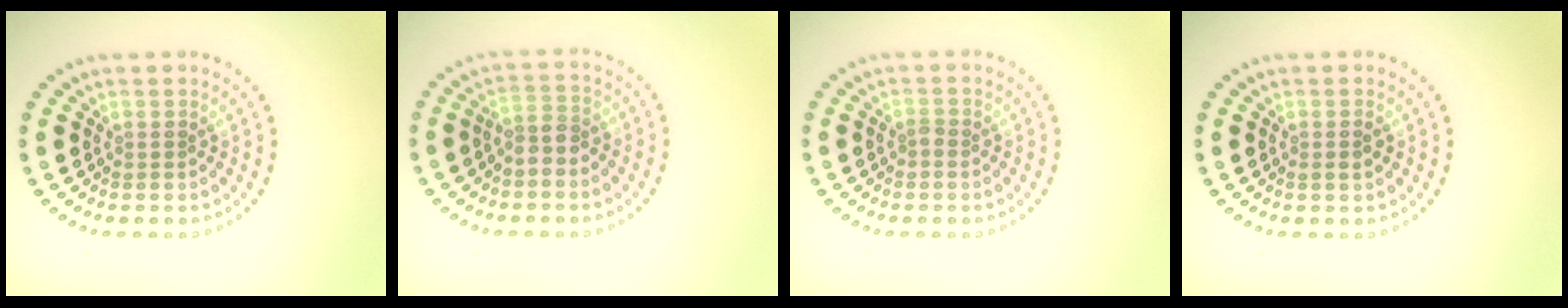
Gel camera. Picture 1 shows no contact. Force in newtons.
{"total": 2.1, "press": 1.8, "slide": 1.1}
{"total": 0.6, "press": 0.5, "slide": 0.3}
{"total": 1.0, "press": 1.0, "slide": 0.3}